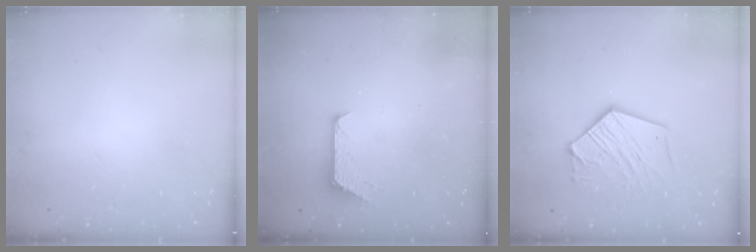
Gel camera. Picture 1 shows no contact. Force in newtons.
{"total": 6.2, "press": 6.2, "slide": 0.5}
{"total": 13.2, "press": 13.1, "slide": 1.4}